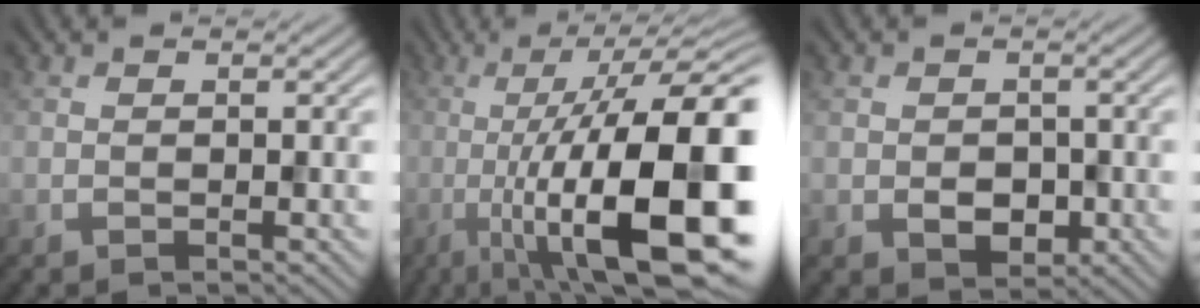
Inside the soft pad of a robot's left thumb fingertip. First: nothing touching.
{"total": 20.1, "force": [-4.8, 6.0, 18.5], "torque": [-0.284, -0.001, -0.074]}
{"total": 3.2, "force": [-0.7, 2.5, 1.8], "torque": [-0.038, -0.011, -0.011]}